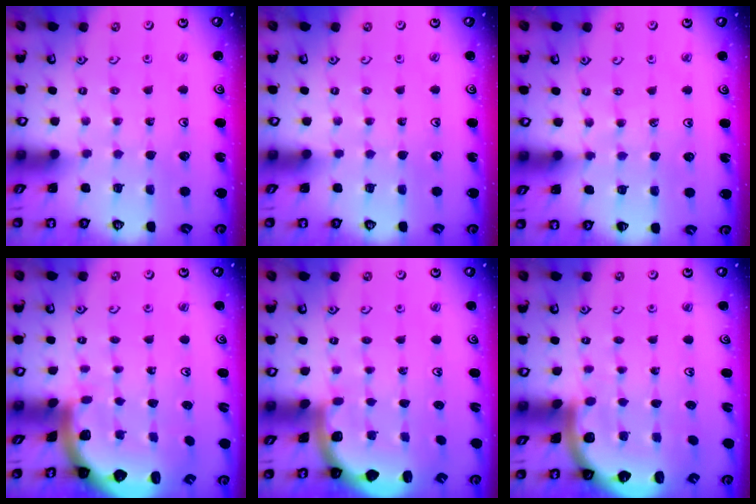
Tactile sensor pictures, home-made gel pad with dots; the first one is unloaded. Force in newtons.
{"total": 0.0}
{"total": 4.4, "press": 4.3, "slide": 0.8}
{"total": 1.4, "press": 1.4, "slide": 0.2}
{"total": 2.0, "press": 1.9, "slide": 0.5}
{"total": 3.4, "press": 3.2, "slide": 1.0}